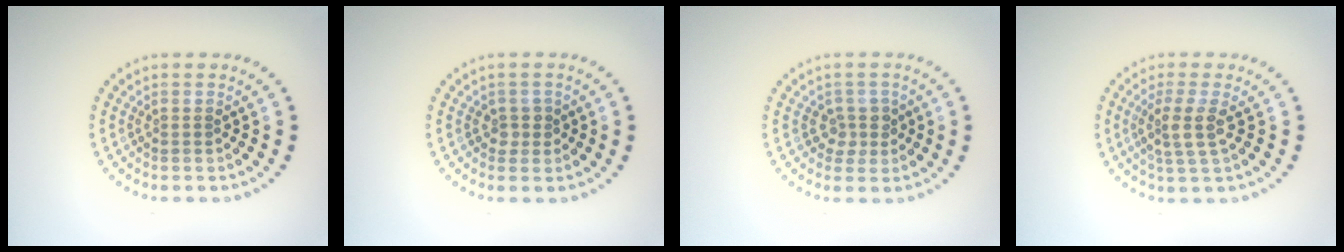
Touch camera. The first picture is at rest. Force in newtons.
{"total": 1.3, "press": 1.1, "slide": 0.7}
{"total": 1.8, "press": 1.5, "slide": 1.1}
{"total": 2.5, "press": 2.1, "slide": 1.3}